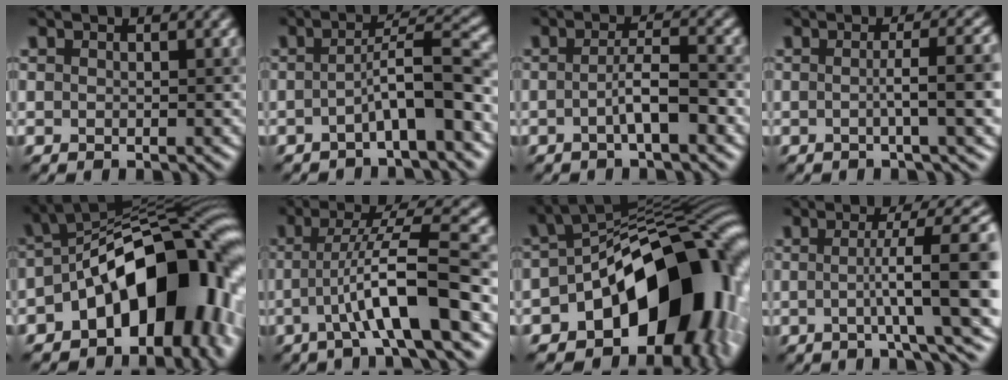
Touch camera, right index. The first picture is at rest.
{"total": 4.7, "force": [-1.8, 0.6, 4.3], "torque": [-0.066, 0.020, -0.033]}
{"total": 2.9, "force": [-1.0, 0.3, 2.7], "torque": [-0.048, 0.007, -0.017]}
{"total": 5.4, "force": [0.0, 1.0, 5.3], "torque": [-0.067, 0.008, 0.002]}
{"total": 15.3, "force": [-4.6, 8.5, 11.8], "torque": [-0.117, 0.017, -0.081]}
{"total": 7.1, "force": [-1.8, 0.6, 6.9], "torque": [-0.117, 0.015, -0.029]}
{"total": 17.3, "force": [-5.3, 10.7, 12.5], "torque": [-0.156, -0.001, -0.081]}
{"total": 9.8, "force": [0.3, 1.7, 9.6], "torque": [-0.111, 0.016, 0.005]}